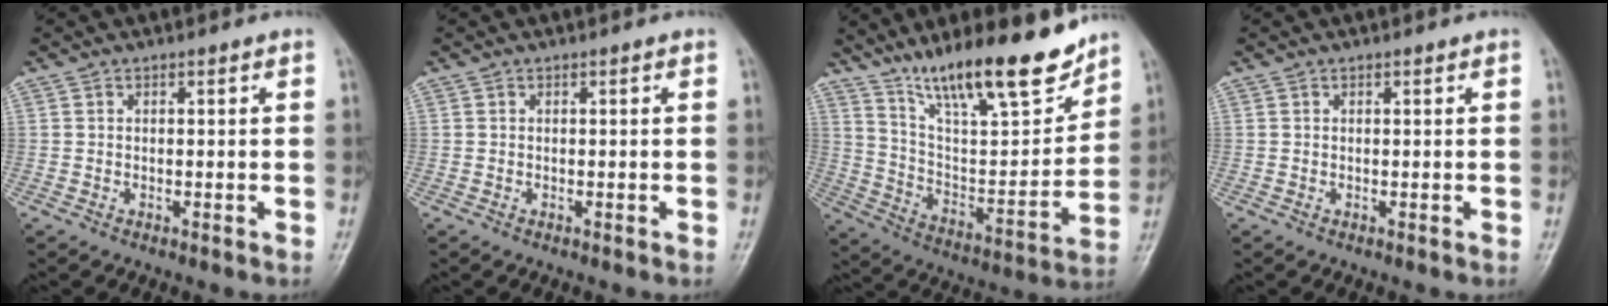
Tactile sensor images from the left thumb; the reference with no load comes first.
{"total": 0.0}
{"total": 21.6, "force": [16.0, 5.1, 13.6], "torque": [-0.187, -0.080, 0.277]}
{"total": 0.0}